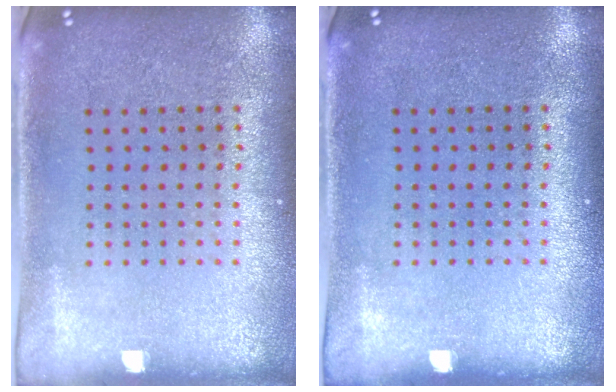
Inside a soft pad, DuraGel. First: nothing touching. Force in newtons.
{"total": 0.0}